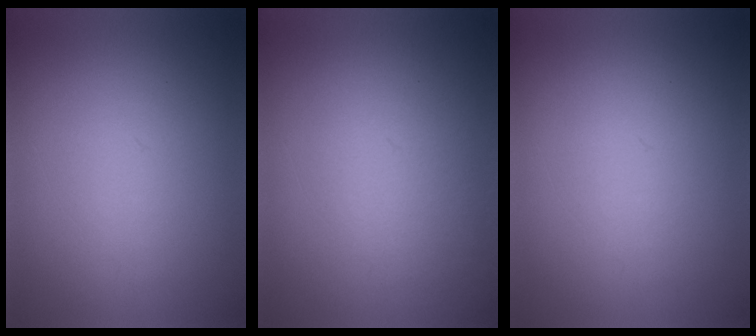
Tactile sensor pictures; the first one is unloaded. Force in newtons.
{"total": 3.7}
{"total": 1.2}